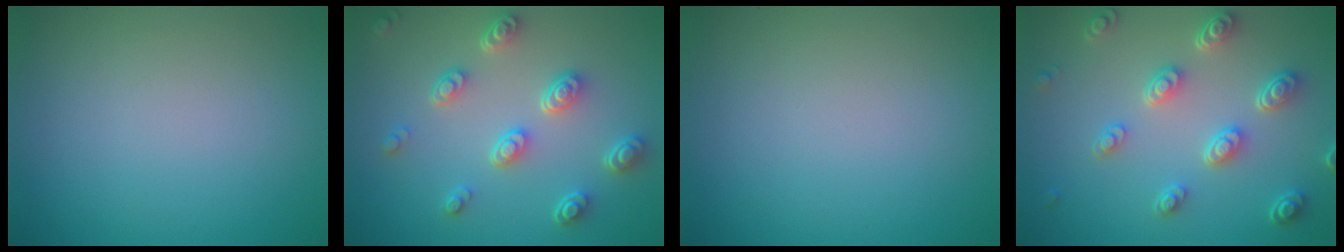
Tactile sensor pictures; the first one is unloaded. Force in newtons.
{"total": 4.5, "press": 3.4, "slide": 2.9}
{"total": 0.0}
{"total": 4.7, "press": 3.6, "slide": 2.9}